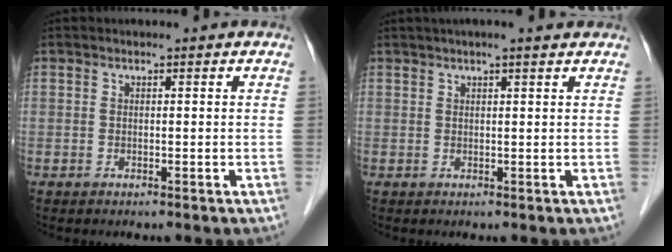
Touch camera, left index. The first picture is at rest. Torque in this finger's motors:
{"motor_torque": [0.77, -0.78, 0.24, 0.04]}